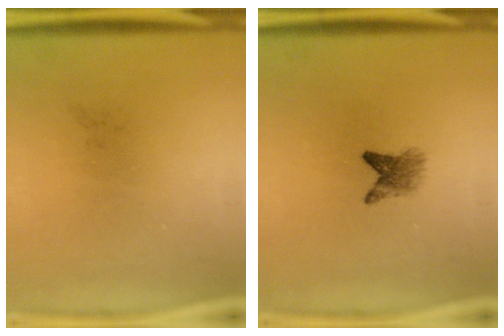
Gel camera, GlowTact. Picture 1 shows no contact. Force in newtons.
{"total": 2.7}